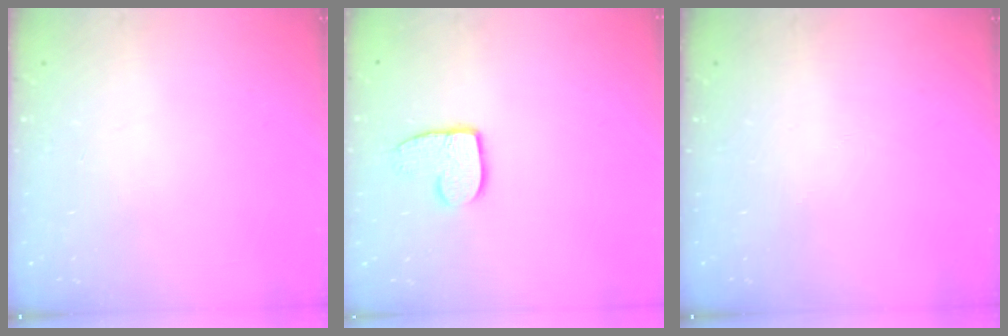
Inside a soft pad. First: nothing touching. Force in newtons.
{"total": 9.2, "press": 9.2, "slide": 0.2}
{"total": 0.0}